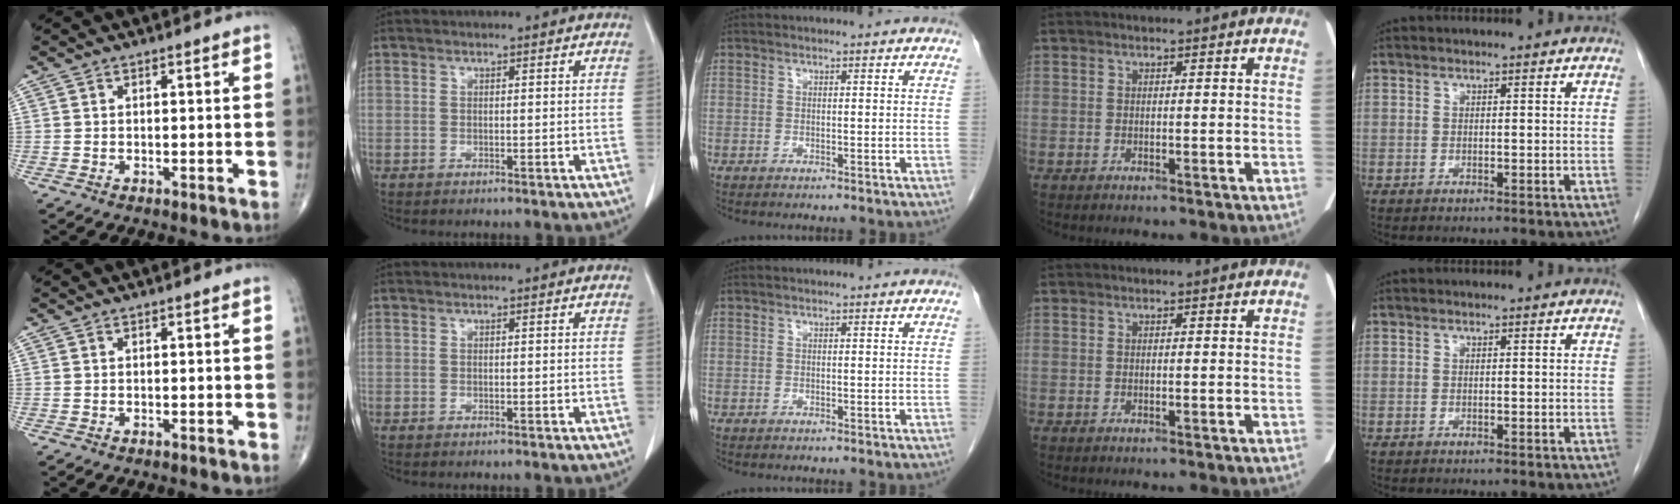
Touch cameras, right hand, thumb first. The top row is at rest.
{}